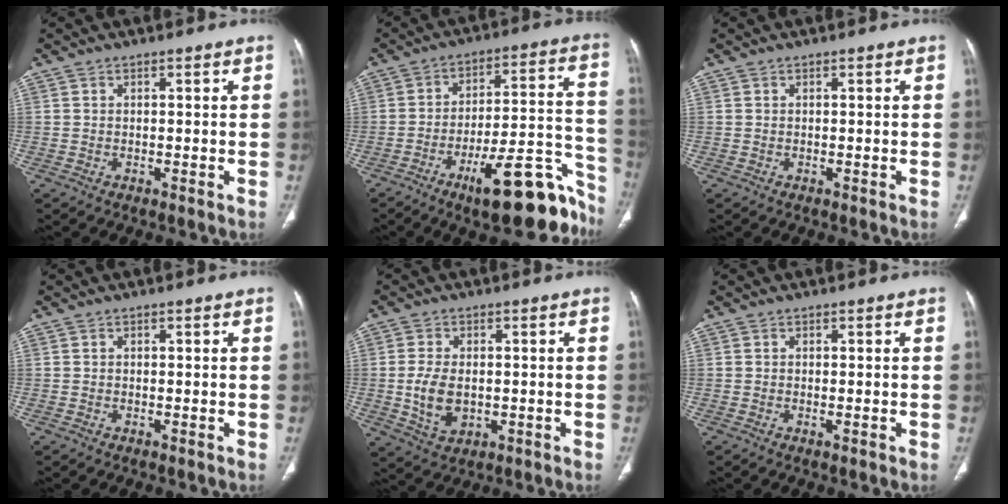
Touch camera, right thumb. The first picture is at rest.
{"total": 20.8, "force": [-13.0, 6.3, 14.9], "torque": [-0.135, 0.109, -0.188]}
{"total": 0.0}
{"total": 0.0}
{"total": 7.5, "force": [-0.6, 4.8, 5.7], "torque": [-0.105, -0.006, -0.002]}
{"total": 0.7, "force": [-0.2, 0.2, 0.6], "torque": [-0.013, -0.003, -0.003]}